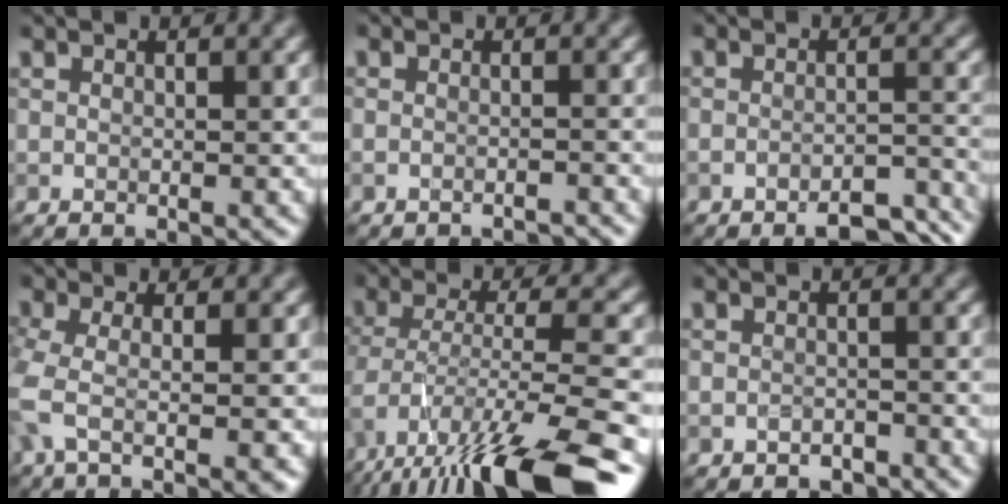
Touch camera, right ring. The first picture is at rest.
{"total": 1.2, "force": [-1.2, 0.0, 0.1], "torque": [0.000, -0.002, -0.021]}
{"total": 4.3, "force": [-3.5, 0.9, 2.3], "torque": [-0.035, -0.005, -0.044]}
{"total": 4.5, "force": [-1.2, 1.2, 4.2], "torque": [-0.090, -0.012, -0.029]}
{"total": 12.4, "force": [-7.9, 3.3, 9.0], "torque": [-0.168, -0.006, -0.122]}
{"total": 1.1, "force": [-1.0, 0.6, -0.1], "torque": [0.007, -0.004, -0.018]}